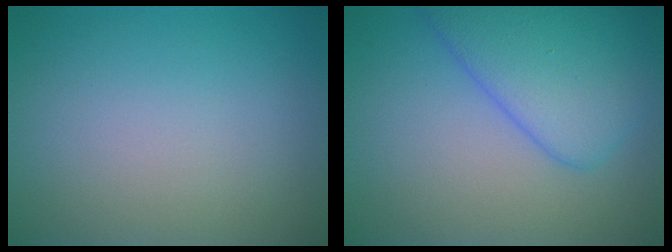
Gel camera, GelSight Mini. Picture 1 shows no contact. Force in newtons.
{"total": 6.1, "press": 6.1, "slide": 0.1}